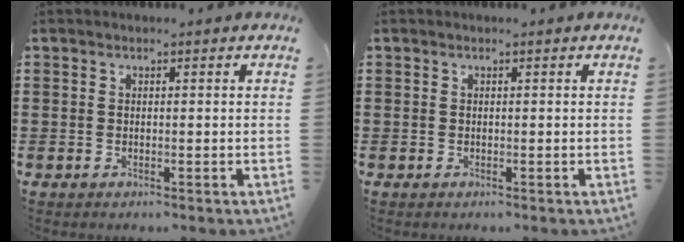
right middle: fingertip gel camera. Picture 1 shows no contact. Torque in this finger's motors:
{"motor_torque": [-0.24, -0.23, 0.00, 0.00]}